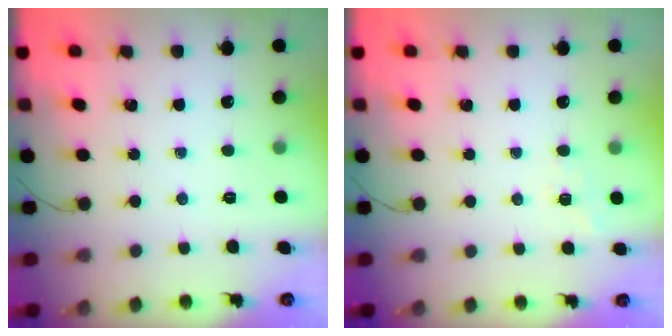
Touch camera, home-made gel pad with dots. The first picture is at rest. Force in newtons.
{"total": 2.7, "press": 2.2, "slide": 1.6}